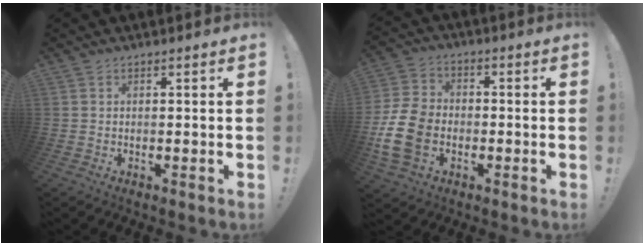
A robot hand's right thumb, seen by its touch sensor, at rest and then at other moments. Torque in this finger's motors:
{"motor_torque": [1.74, 1.40, 0.98, -0.90, 0.16]}